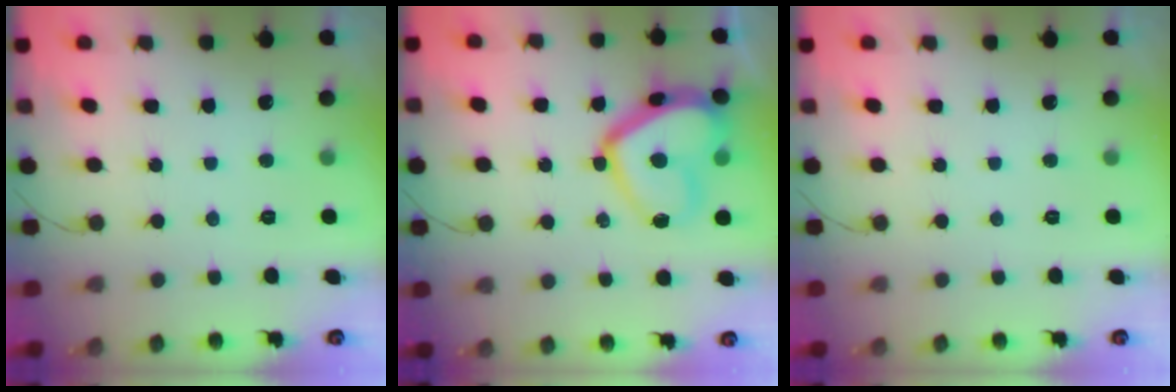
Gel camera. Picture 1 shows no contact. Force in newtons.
{"total": 16.1, "press": 16.1, "slide": 1.4}
{"total": 0.0}